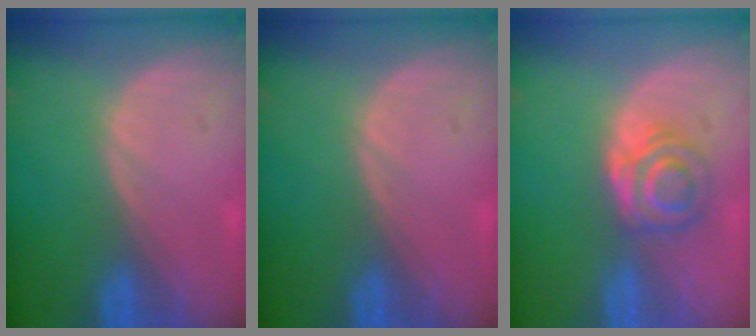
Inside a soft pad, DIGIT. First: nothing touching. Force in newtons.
{"total": 0.0}
{"total": 5.2, "press": 4.9, "slide": 1.8}